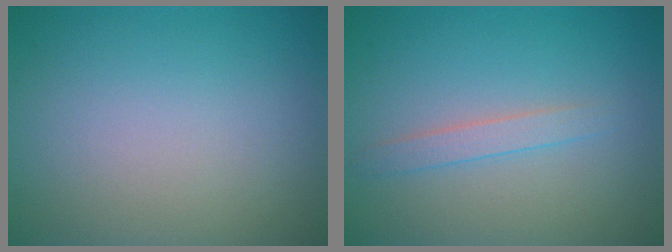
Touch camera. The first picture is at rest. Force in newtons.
{"total": 1.5, "press": 1.5, "slide": 0.1}